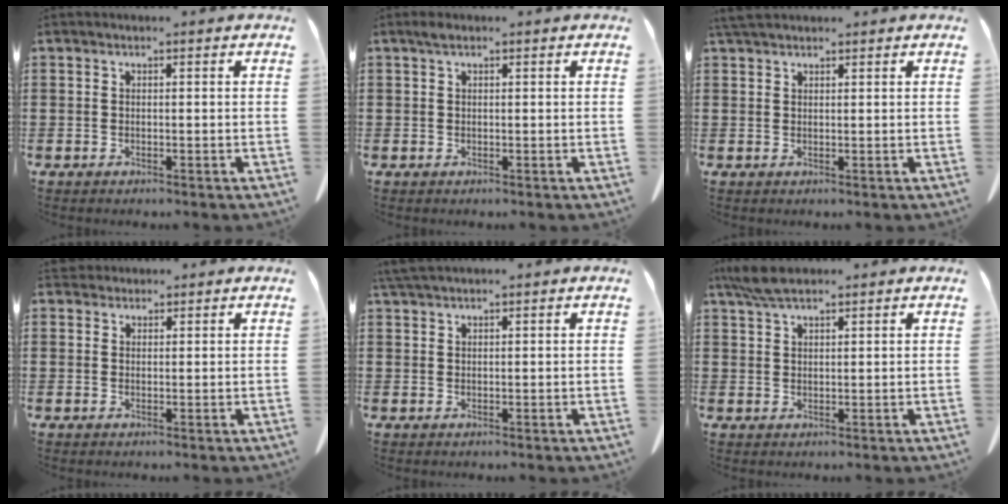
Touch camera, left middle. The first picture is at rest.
{"total": 1.0, "force": [0.6, 0.6, 0.6], "torque": [-0.015, 0.003, 0.011]}
{"total": 2.4, "force": [2.1, 0.6, 1.0], "torque": [-0.026, 0.002, 0.041]}
{"total": 1.9, "force": [1.8, 0.7, 0.2], "torque": [-0.009, 0.003, 0.036]}
{"total": 2.2, "force": [1.9, 0.2, 1.1], "torque": [-0.027, 0.000, 0.037]}
{"total": 4.6, "force": [3.4, 1.3, 2.7], "torque": [-0.062, -0.001, 0.065]}